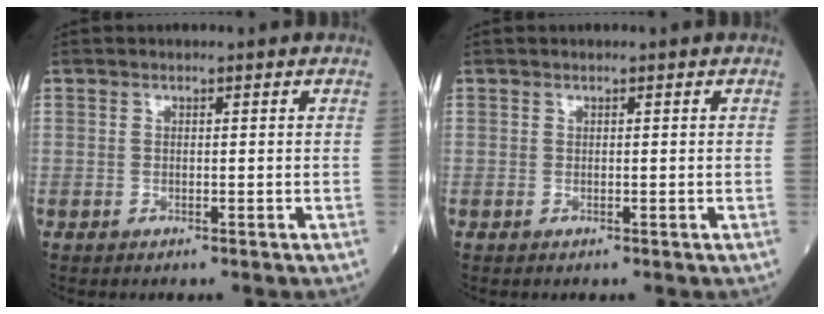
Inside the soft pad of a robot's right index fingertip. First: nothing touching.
{"total": 0.0}